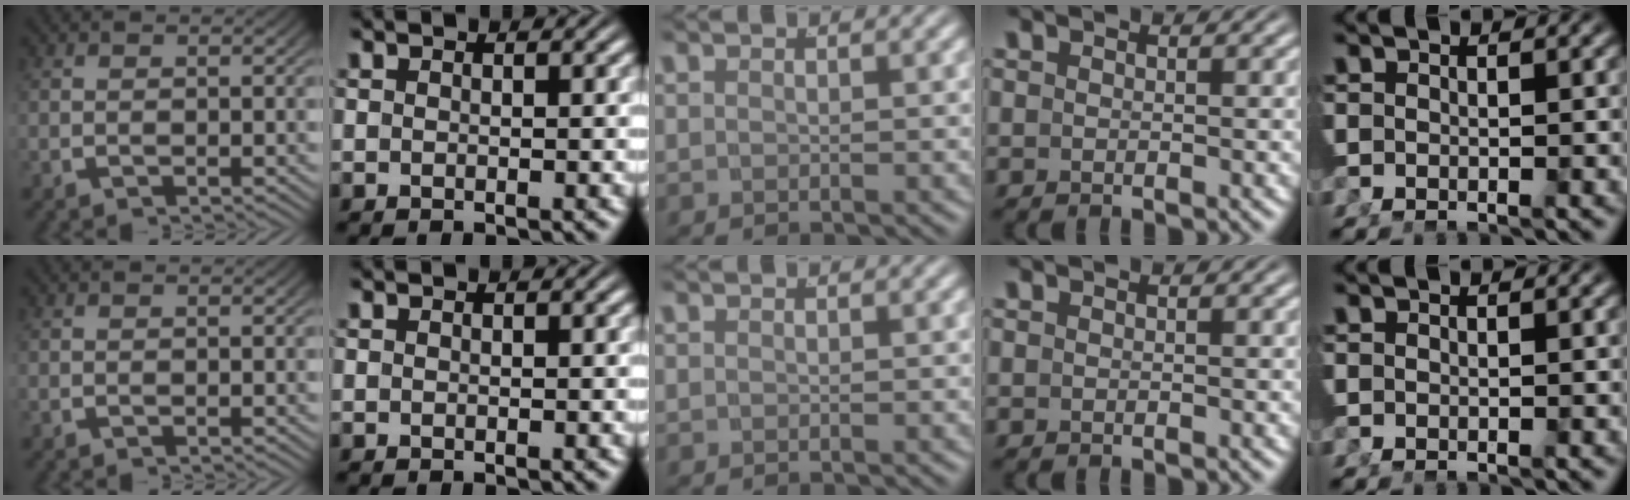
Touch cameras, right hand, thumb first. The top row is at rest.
{}